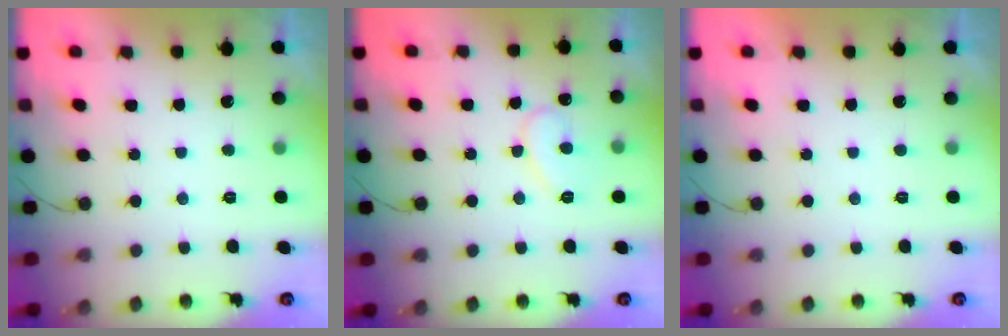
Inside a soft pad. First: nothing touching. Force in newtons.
{"total": 8.8, "press": 8.7, "slide": 0.6}
{"total": 1.9, "press": 1.9, "slide": 0.0}